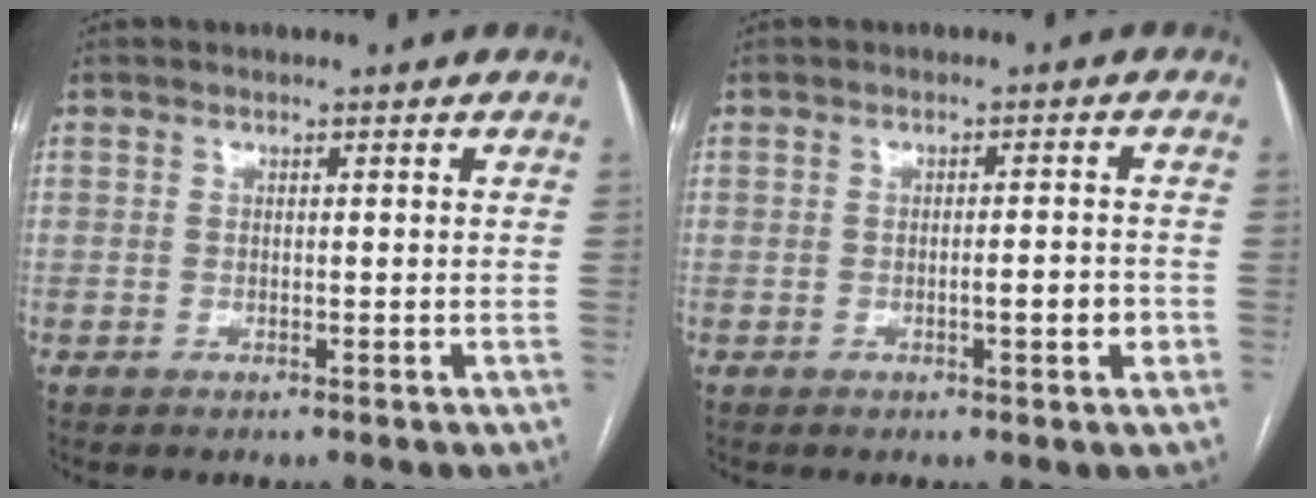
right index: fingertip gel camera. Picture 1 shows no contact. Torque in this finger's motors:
{"motor_torque": [0.85, -0.01, 0.31, 0.06]}